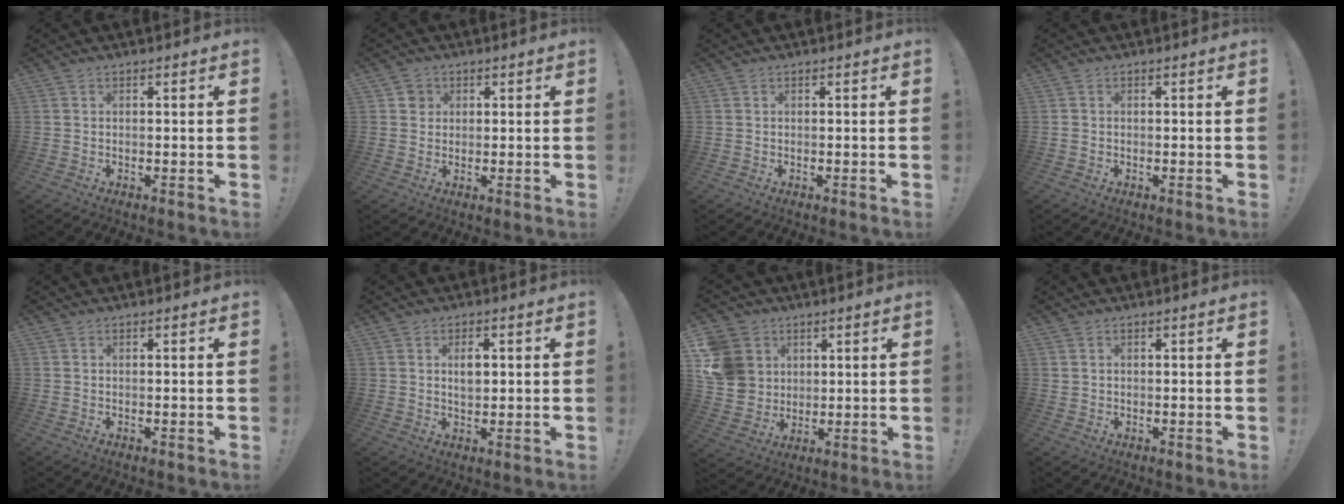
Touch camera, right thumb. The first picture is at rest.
{"total": 3.0, "force": [0.8, 2.8, 0.8], "torque": [-0.005, 0.002, 0.013]}
{"total": 0.0}
{"total": 0.6, "force": [-0.2, 0.6, 0.0], "torque": [-0.005, 0.004, -0.003]}
{"total": 0.0}
{"total": 4.2, "force": [0.7, 2.7, 3.2], "torque": [-0.042, -0.001, 0.006]}
{"total": 12.7, "force": [3.4, 11.4, 4.4], "torque": [-0.085, -0.009, 0.075]}
{"total": 0.7, "force": [0.3, 0.6, 0.1], "torque": [-0.008, 0.004, 0.008]}